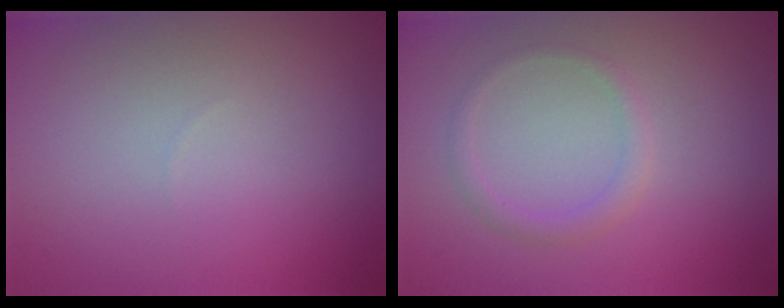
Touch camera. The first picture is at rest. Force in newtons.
{"total": 1.4, "press": 1.4, "slide": 0.1}